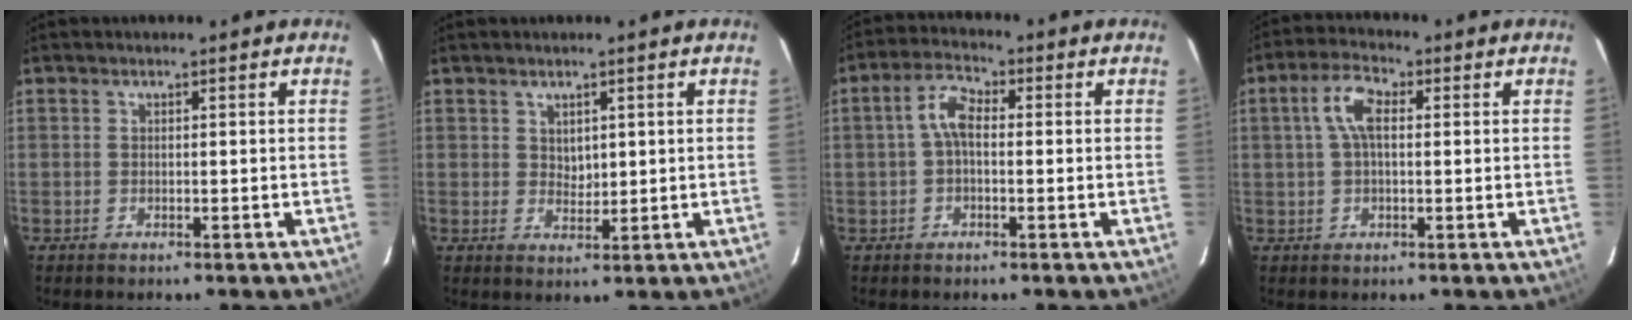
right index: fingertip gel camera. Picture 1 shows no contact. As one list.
[{"total": 2.3, "force": [1.2, 1.7, 1.0], "torque": [-0.012, 0.000, 0.025]}, {"total": 4.4, "force": [-0.2, 2.3, 3.8], "torque": [-0.080, 0.018, -0.003]}, {"total": 5.6, "force": [1.0, 2.5, 4.9], "torque": [-0.100, 0.016, 0.018]}]